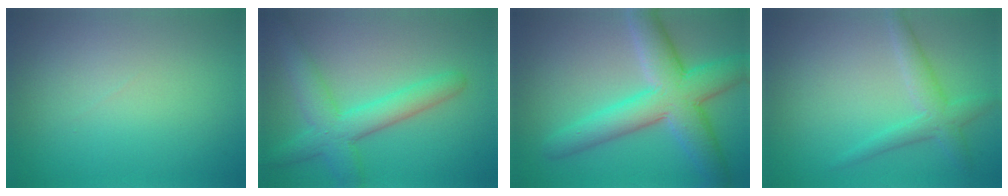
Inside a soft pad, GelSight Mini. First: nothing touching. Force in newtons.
{"total": 5.2, "press": 5.2, "slide": 0.1}
{"total": 8.3, "press": 8.3, "slide": 0.2}
{"total": 2.8, "press": 2.8, "slide": 0.0}